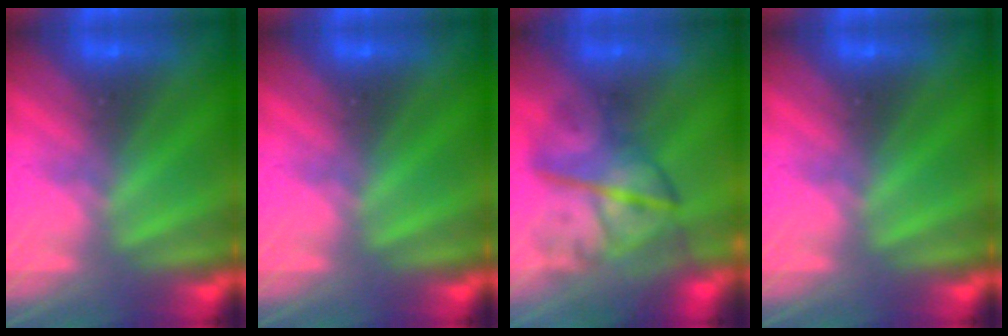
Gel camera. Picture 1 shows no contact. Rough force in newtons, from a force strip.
{"total": 0.0}
{"total": 10.5}
{"total": 0.0}